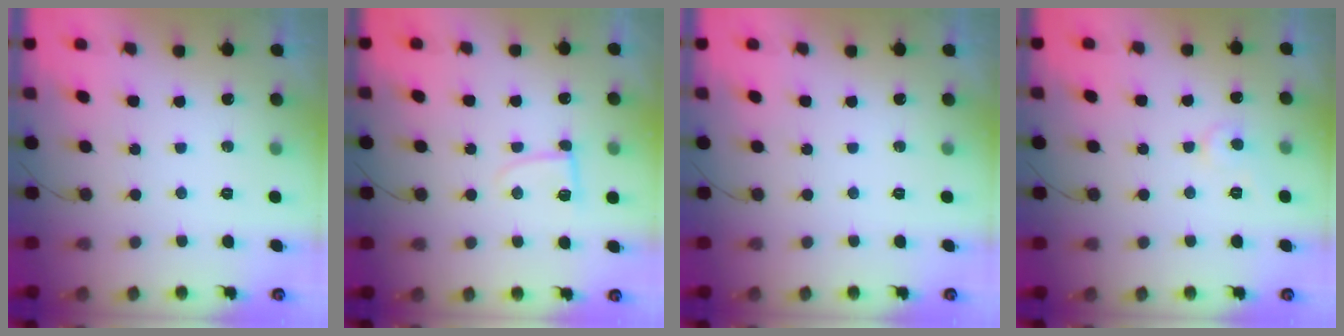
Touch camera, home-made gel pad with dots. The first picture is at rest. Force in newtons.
{"total": 4.6, "press": 4.5, "slide": 0.6}
{"total": 0.0}
{"total": 4.8, "press": 4.7, "slide": 0.6}